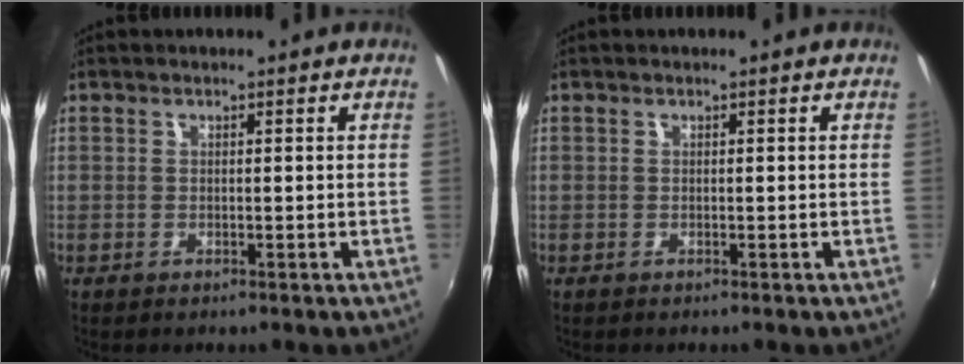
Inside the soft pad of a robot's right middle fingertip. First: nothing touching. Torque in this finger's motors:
{"motor_torque": [-0.16, 0.05, 0.00, 0.00]}